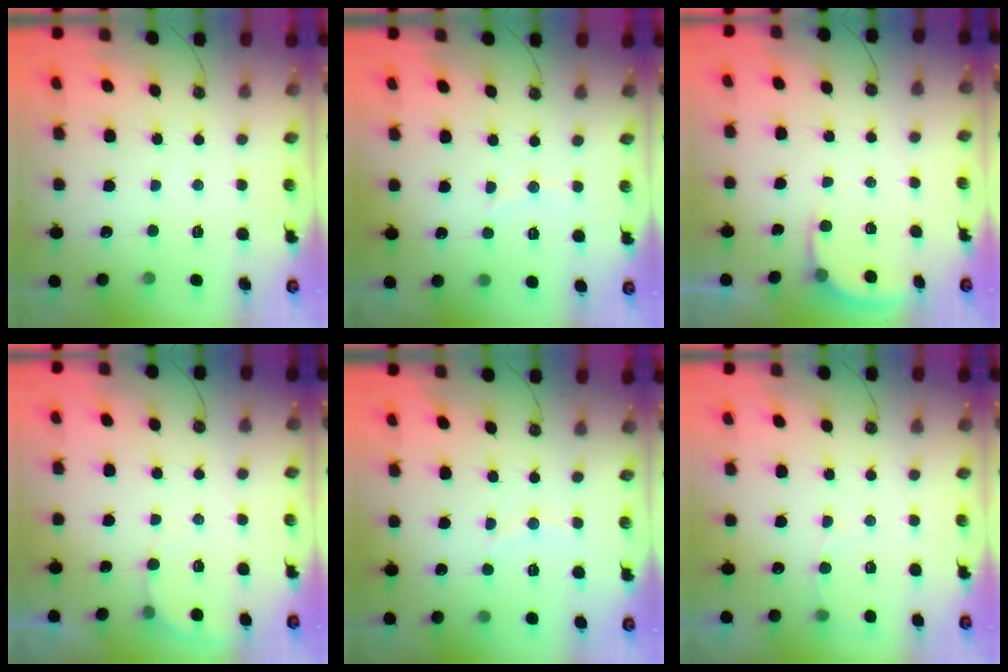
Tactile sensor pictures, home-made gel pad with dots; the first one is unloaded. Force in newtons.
{"total": 3.7, "press": 3.6, "slide": 0.8}
{"total": 2.7, "press": 2.7, "slide": 0.2}
{"total": 2.2, "press": 2.2, "slide": 0.2}
{"total": 4.5, "press": 4.4, "slide": 0.9}
{"total": 4.4, "press": 4.3, "slide": 1.2}